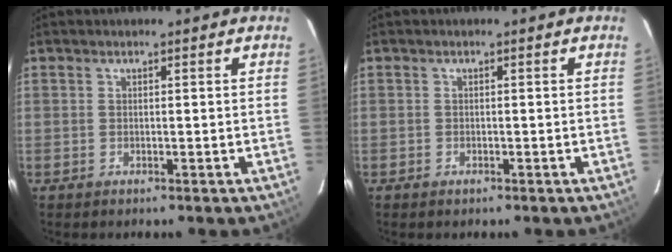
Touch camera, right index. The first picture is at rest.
{"total": 0.8, "force": [-0.5, 0.6, 0.1], "torque": [0.000, 0.002, -0.008]}